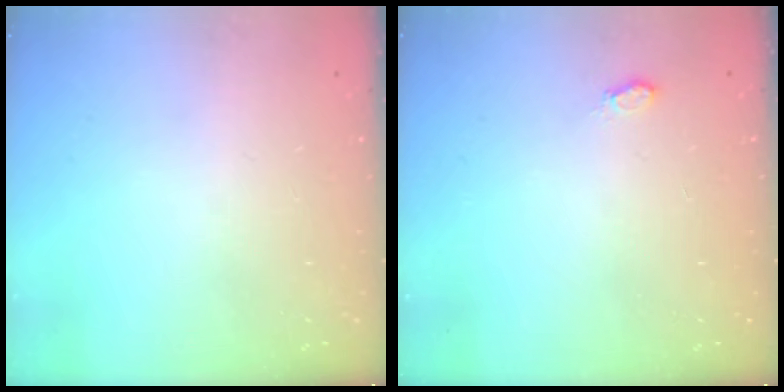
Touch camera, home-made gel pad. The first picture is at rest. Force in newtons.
{"total": 3.5, "press": 3.5, "slide": 0.5}